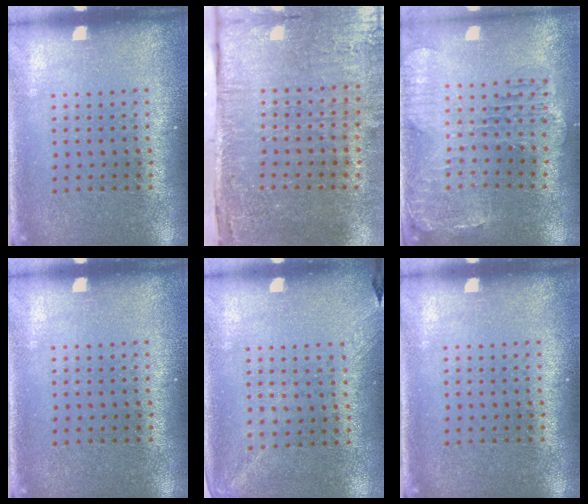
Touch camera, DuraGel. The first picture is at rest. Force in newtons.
{"total": 5.0, "press": 4.0, "slide": 3.0}
{"total": 1.5, "press": 1.4, "slide": 0.4}
{"total": 0.0}
{"total": 1.3, "press": 1.0, "slide": 0.8}
{"total": 0.0}